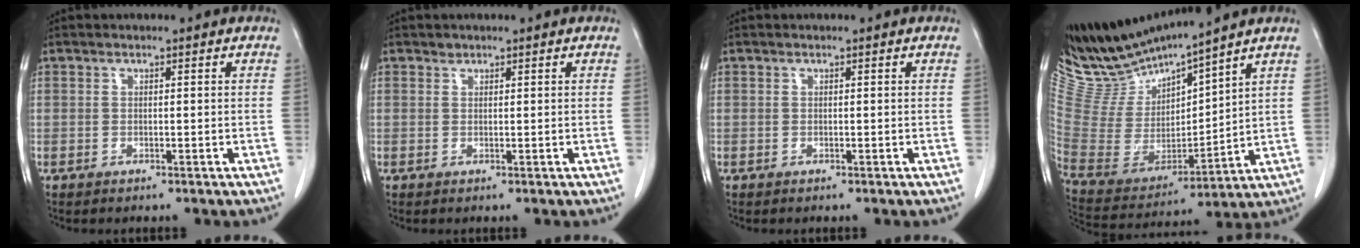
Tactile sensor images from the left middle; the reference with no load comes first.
{"total": 0.5, "force": [0.4, 0.2, -0.1], "torque": [0.002, -0.001, 0.005]}
{"total": 0.0}
{"total": 12.8, "force": [12.4, -0.2, 3.3], "torque": [-0.085, -0.015, 0.262]}